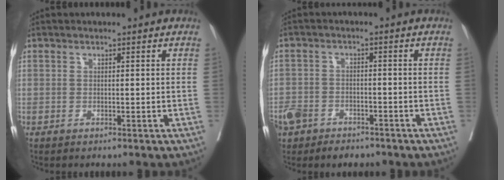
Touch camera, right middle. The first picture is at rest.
{"total": 8.1, "force": [-5.7, 4.9, 3.0], "torque": [-0.073, 0.007, -0.090]}